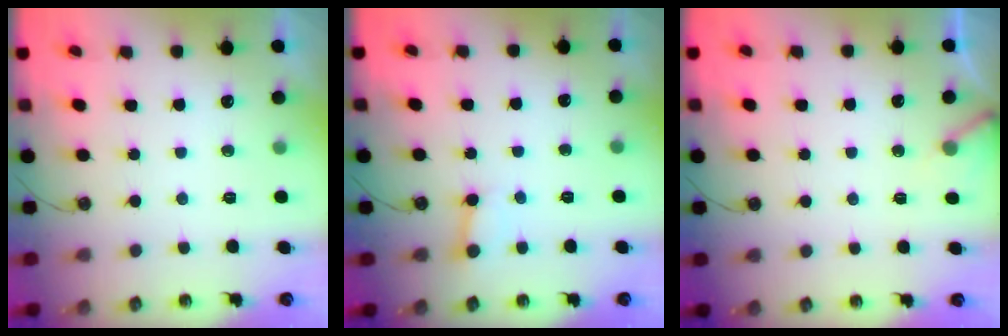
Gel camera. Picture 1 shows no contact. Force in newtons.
{"total": 2.6, "press": 2.5, "slide": 0.4}
{"total": 4.0, "press": 4.0, "slide": 0.2}